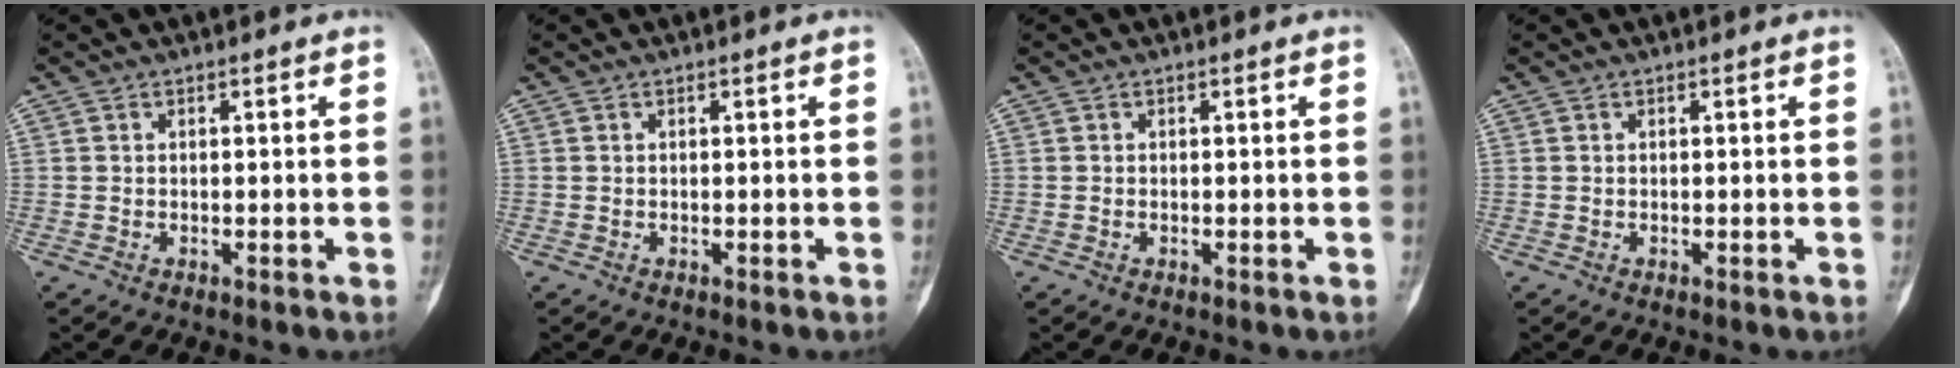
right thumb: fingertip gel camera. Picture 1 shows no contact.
{"total": 0.0}
{"total": 0.0}
{"total": 0.0}